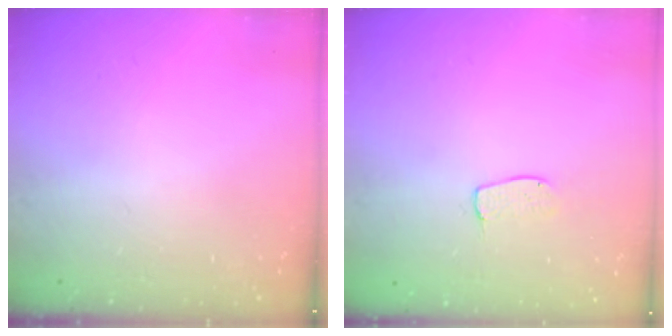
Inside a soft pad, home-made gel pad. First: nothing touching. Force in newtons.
{"total": 4.5, "press": 4.5, "slide": 0.3}